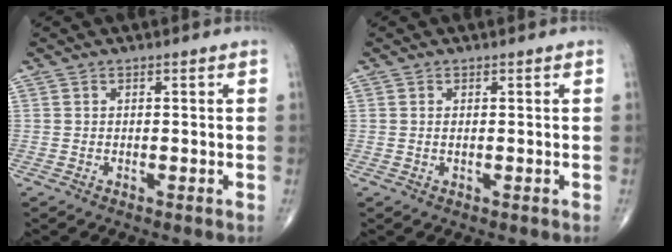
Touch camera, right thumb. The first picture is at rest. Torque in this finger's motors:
{"motor_torque": [-0.28, 0.13, -0.20, 0.02, -0.05]}